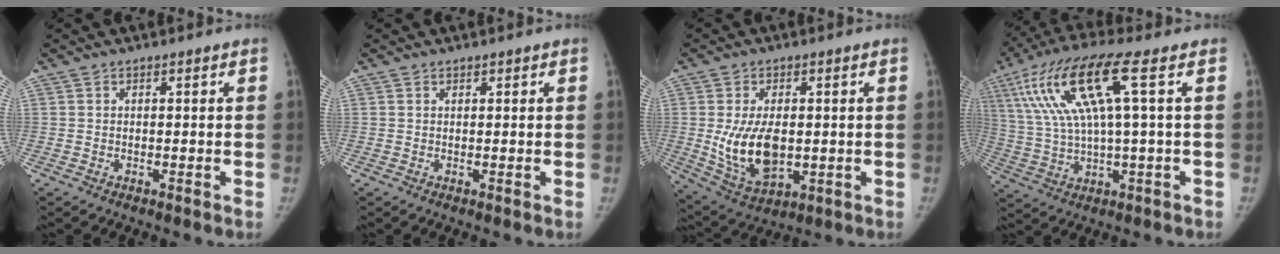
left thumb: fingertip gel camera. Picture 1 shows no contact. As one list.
[{"total": 0.5, "force": [0.4, 0.3, 0.1], "torque": [0.000, -0.003, 0.006]}, {"total": 12.2, "force": [-0.3, 7.0, 10.0], "torque": [-0.175, -0.013, 0.015]}, {"total": 16.3, "force": [5.3, 2.7, 15.1], "torque": [-0.338, 0.014, 0.103]}]